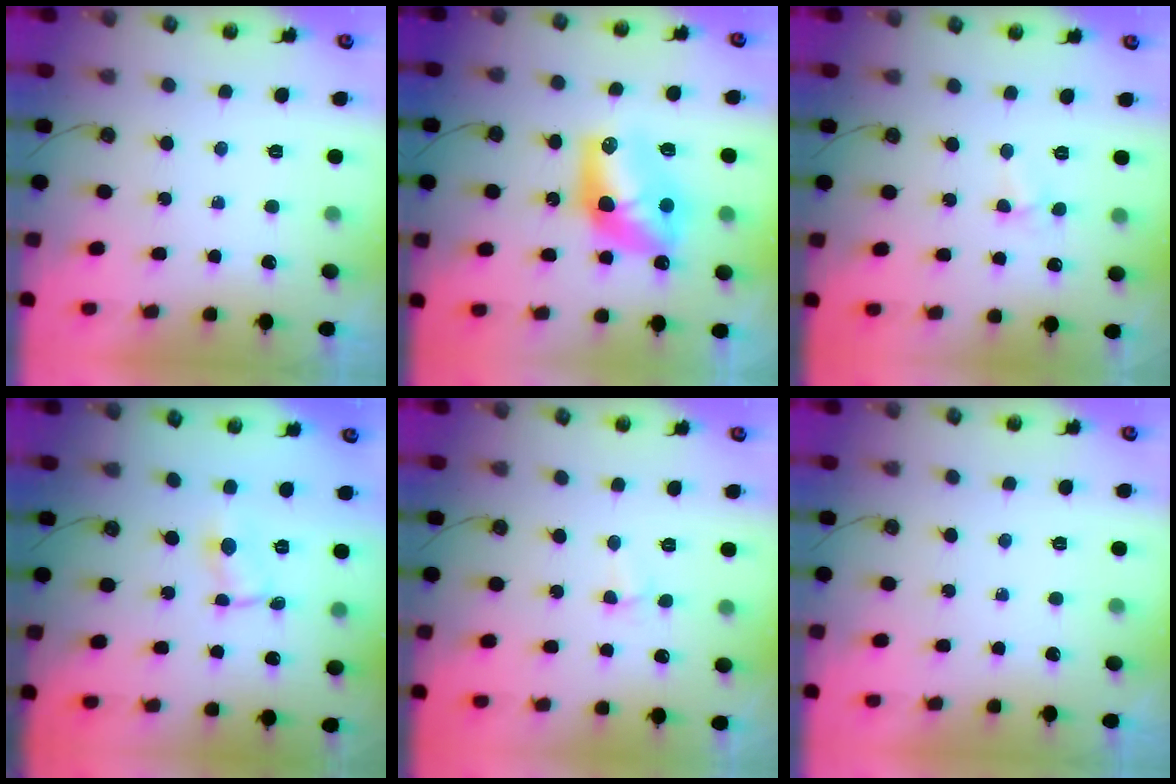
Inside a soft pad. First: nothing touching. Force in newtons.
{"total": 13.0, "press": 13.0, "slide": 0.9}
{"total": 2.6, "press": 2.5, "slide": 0.3}
{"total": 1.1, "press": 1.1, "slide": 0.2}
{"total": 2.6, "press": 2.5, "slide": 0.5}
{"total": 0.0}